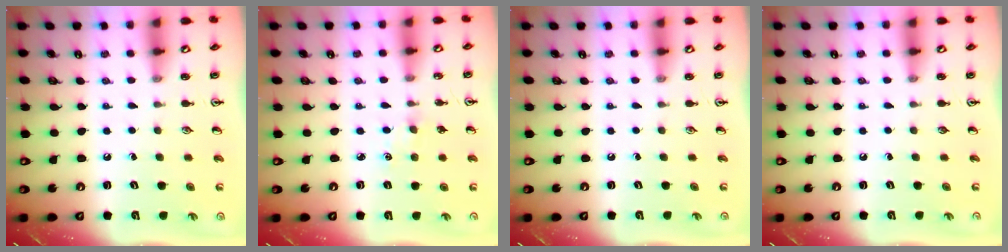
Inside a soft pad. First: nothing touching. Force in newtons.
{"total": 1.1, "press": 1.1, "slide": 0.3}
{"total": 0.0}
{"total": 0.0}